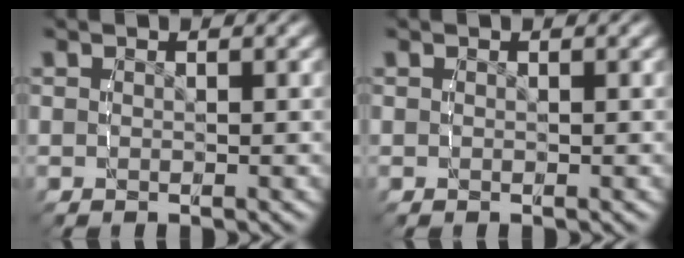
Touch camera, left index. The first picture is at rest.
{"total": 0.0}